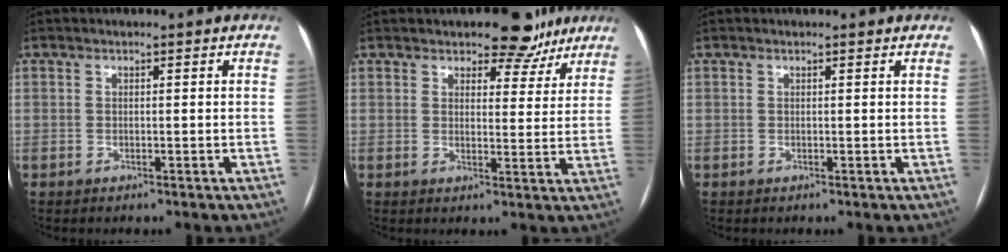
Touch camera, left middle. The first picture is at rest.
{"total": 7.0, "force": [5.6, 3.4, 2.4], "torque": [-0.014, -0.002, 0.068]}
{"total": 0.7, "force": [0.7, 0.1, 0.2], "torque": [-0.012, 0.007, 0.008]}